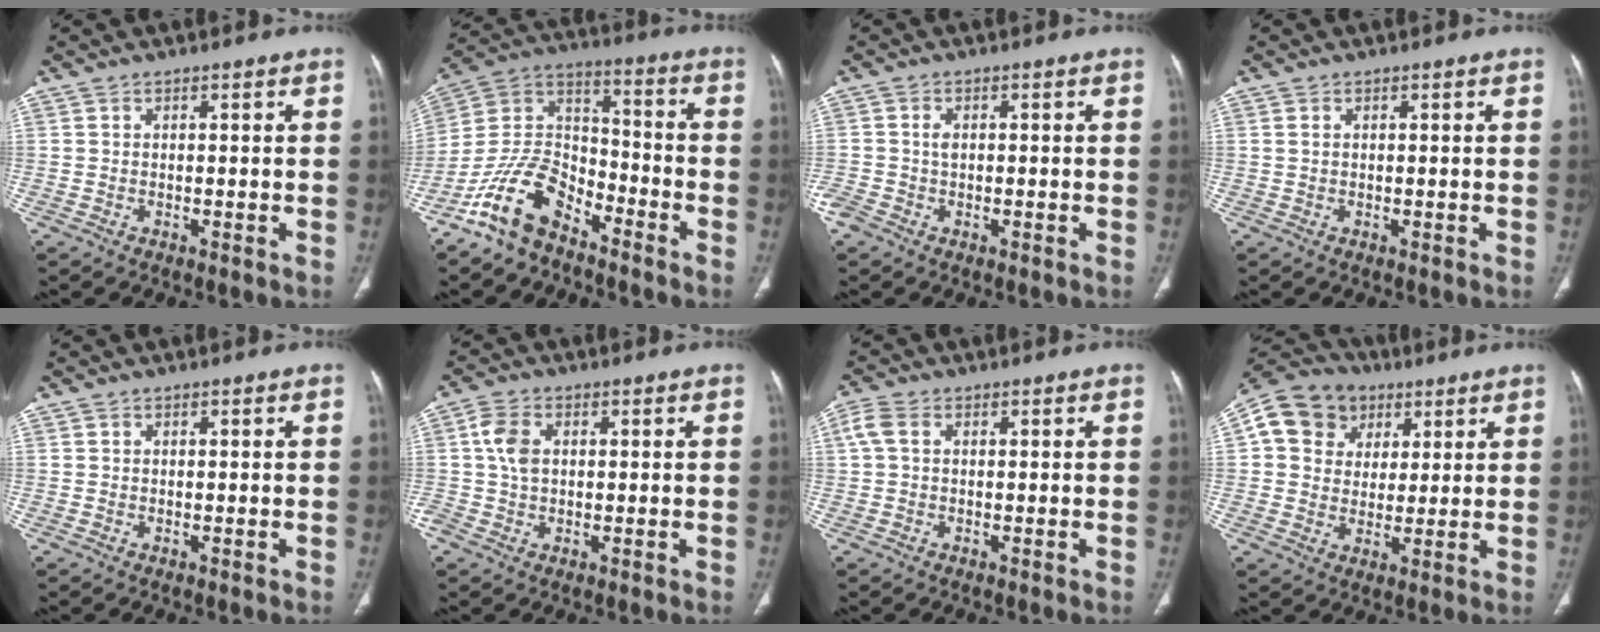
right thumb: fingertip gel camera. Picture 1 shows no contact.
{"total": 13.4, "force": [-9.5, 6.8, 6.6], "torque": [-0.115, 0.078, -0.192]}
{"total": 2.8, "force": [-0.6, 2.0, 1.8], "torque": [-0.035, 0.011, -0.014]}
{"total": 0.7, "force": [0.3, 0.4, 0.5], "torque": [-0.009, 0.002, 0.007]}
{"total": 0.0}
{"total": 4.9, "force": [0.8, 3.4, 3.5], "torque": [-0.072, 0.007, 0.014]}
{"total": 3.5, "force": [0.9, 2.3, 2.4], "torque": [-0.069, 0.015, 0.018]}
{"total": 13.2, "force": [4.6, 11.3, 5.1], "torque": [-0.074, 0.009, 0.072]}